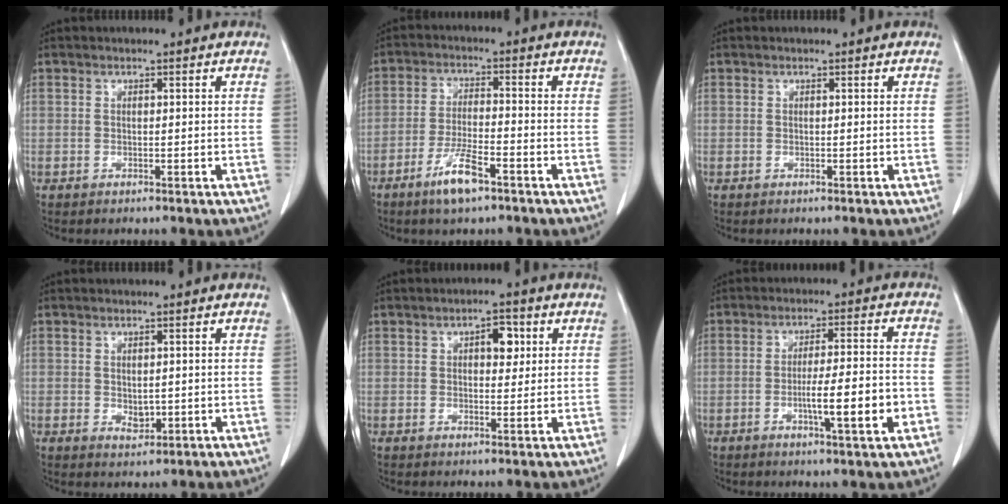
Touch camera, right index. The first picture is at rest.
{"total": 6.8, "force": [-4.3, 1.1, 5.1], "torque": [-0.103, -0.007, -0.077]}
{"total": 0.0}
{"total": 2.1, "force": [0.0, 1.4, 1.6], "torque": [-0.022, -0.002, 0.008]}
{"total": 3.9, "force": [1.3, 1.9, 3.2], "torque": [-0.045, 0.008, 0.017]}
{"total": 8.7, "force": [-2.7, 0.4, 8.2], "torque": [-0.127, 0.002, -0.039]}